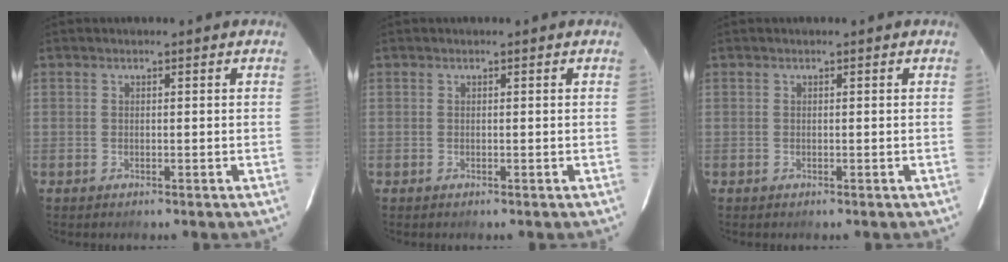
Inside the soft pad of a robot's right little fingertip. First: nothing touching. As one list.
[{"total": 0.0}, {"total": 0.0}]